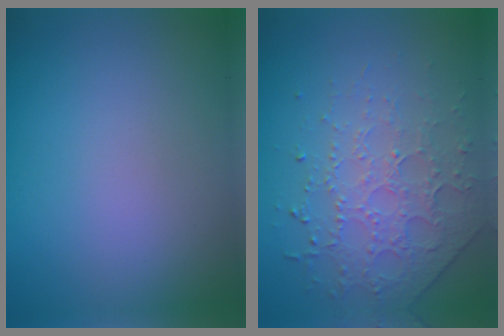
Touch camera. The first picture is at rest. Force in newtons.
{"total": 4.3, "press": 3.1, "slide": 3.0}